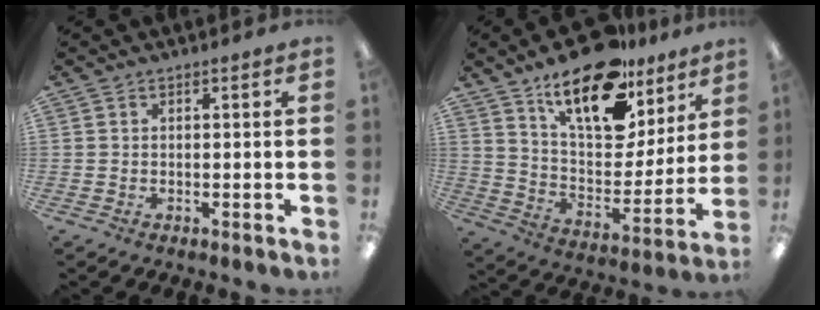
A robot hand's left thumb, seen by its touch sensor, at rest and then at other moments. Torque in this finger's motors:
{"motor_torque": [1.11, 1.12, 1.54, -1.23, 0.42]}